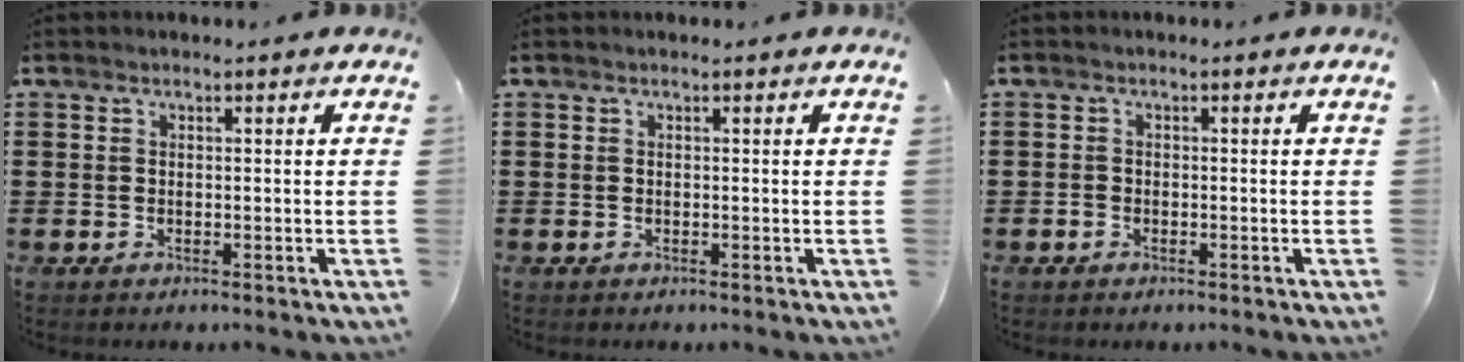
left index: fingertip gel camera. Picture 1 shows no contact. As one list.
[{"total": 0.0}, {"total": 1.0, "force": [-0.7, 0.7, 0.3], "torque": [-0.008, 0.000, -0.014]}]